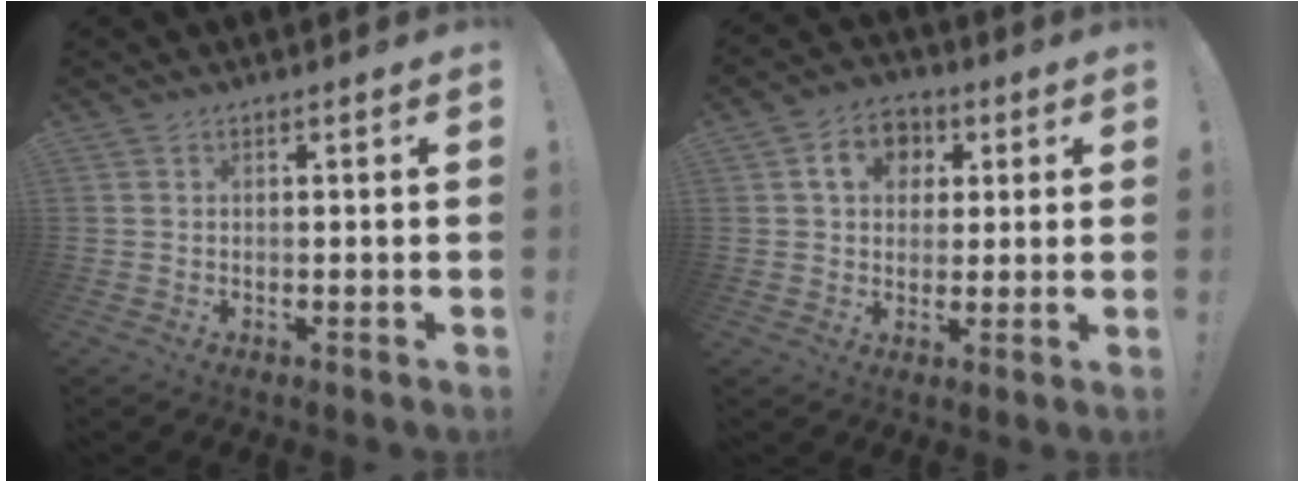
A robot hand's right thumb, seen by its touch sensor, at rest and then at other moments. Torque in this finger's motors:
{"motor_torque": [1.16, 1.12, 0.53, 0.26, 0.00]}